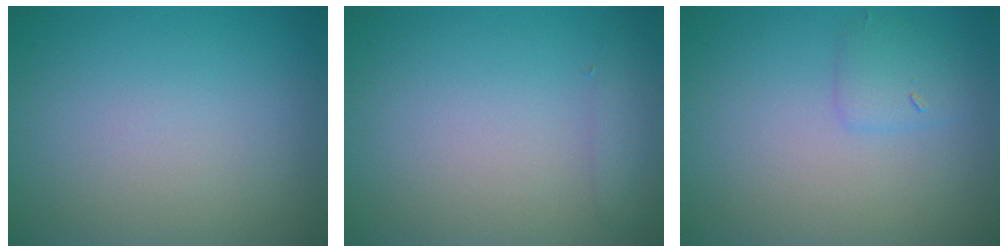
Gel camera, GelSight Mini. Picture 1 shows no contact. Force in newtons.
{"total": 1.3, "press": 1.3, "slide": 0.1}
{"total": 1.5, "press": 1.5, "slide": 0.1}